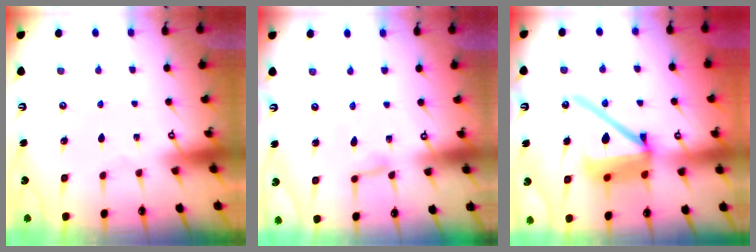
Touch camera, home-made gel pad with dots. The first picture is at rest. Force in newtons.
{"total": 3.5, "press": 3.5, "slide": 0.3}
{"total": 16.7, "press": 16.5, "slide": 2.5}